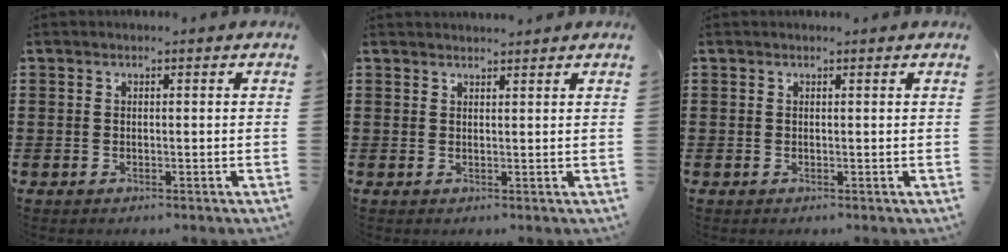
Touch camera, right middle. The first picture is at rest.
{"total": 1.4, "force": [1.4, -0.2, 0.1], "torque": [-0.005, -0.004, 0.028]}
{"total": 0.0}